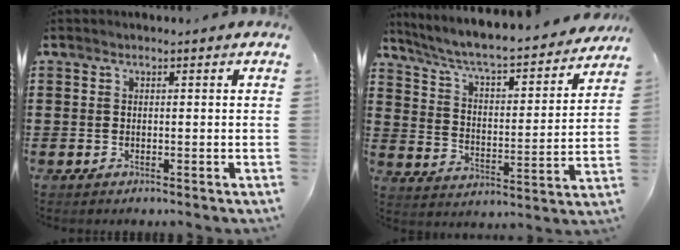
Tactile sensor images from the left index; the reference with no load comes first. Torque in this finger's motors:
{"motor_torque": [2.14, 0.00, -0.48, -0.19]}